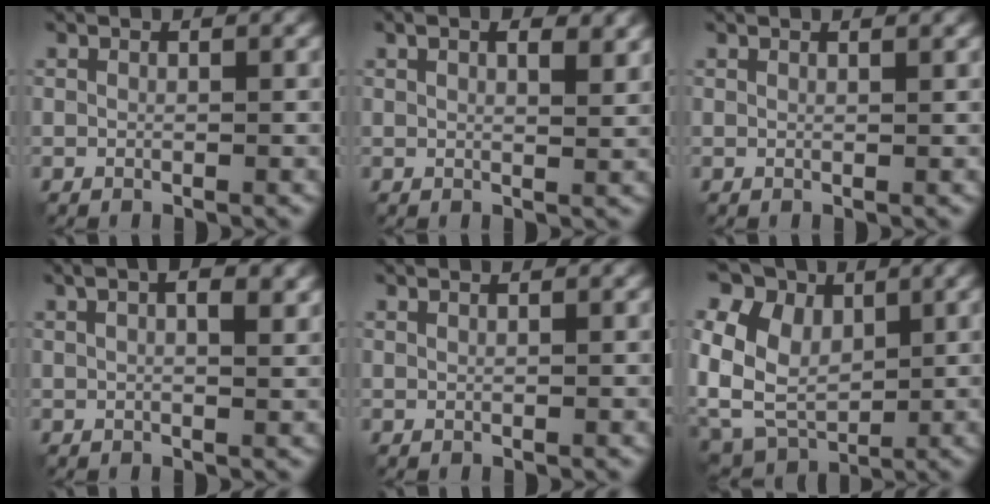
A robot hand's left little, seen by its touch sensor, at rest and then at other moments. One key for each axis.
{"total": 4.6, "fx": 2.5, "fy": 2.0, "fz": 3.4, "tx": -0.048, "ty": 0.008, "tz": 0.032}
{"total": 1.5, "fx": 1.1, "fy": 0.5, "fz": 0.8, "tx": -0.005, "ty": 0.005, "tz": 0.007}
{"total": 7.2, "fx": 3.3, "fy": 3.5, "fz": 5.4, "tx": -0.071, "ty": 0.033, "tz": 0.030}
{"total": 0.9, "fx": 0.6, "fy": 0.3, "fz": 0.5, "tx": -0.004, "ty": 0.001, "tz": 0.002}
{"total": 12.7, "fx": 3.3, "fy": 9.5, "fz": 7.6, "tx": -0.188, "ty": 0.036, "tz": 0.044}